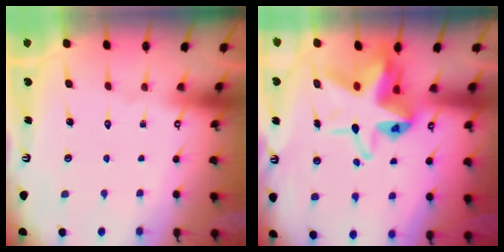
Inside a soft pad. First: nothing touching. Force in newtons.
{"total": 11.1, "press": 11.0, "slide": 0.9}